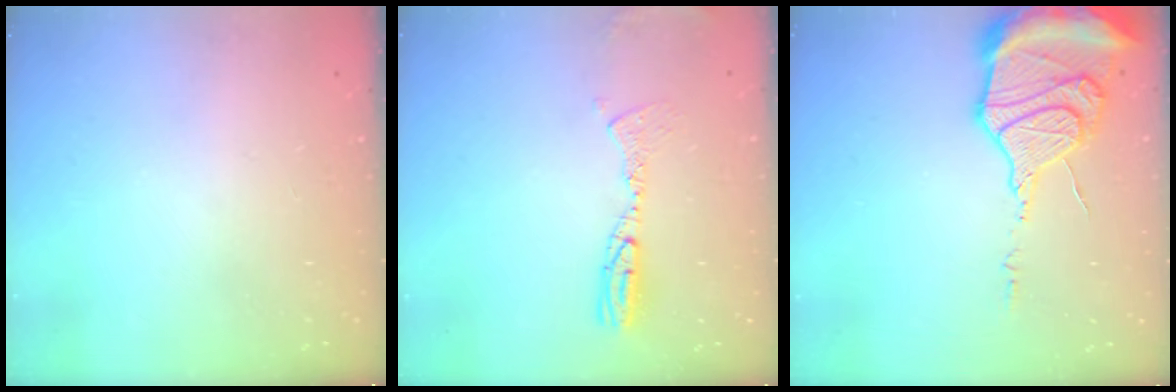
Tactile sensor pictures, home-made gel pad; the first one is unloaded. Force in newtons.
{"total": 9.6, "press": 9.5, "slide": 1.9}
{"total": 18.9, "press": 18.8, "slide": 1.8}